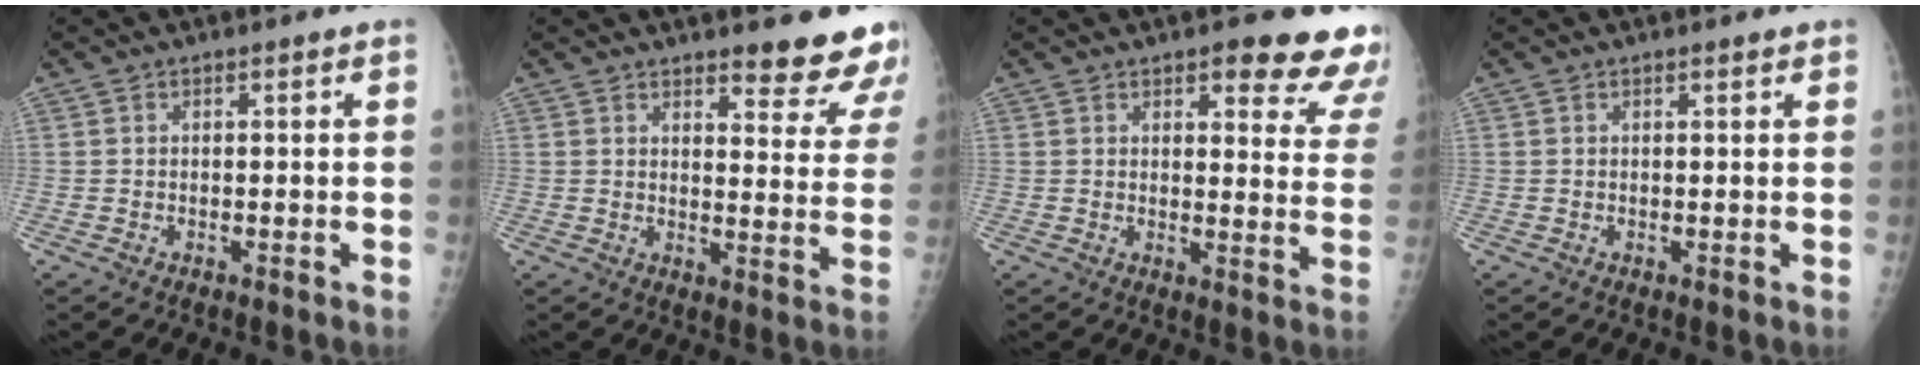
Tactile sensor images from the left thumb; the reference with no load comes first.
{"total": 11.2, "force": [9.8, 2.6, 4.8], "torque": [-0.022, -0.072, 0.108]}
{"total": 13.6, "force": [10.8, 4.3, 7.1], "torque": [-0.031, -0.064, 0.105]}
{"total": 0.8, "force": [0.6, 0.1, 0.4], "torque": [-0.006, -0.001, 0.008]}